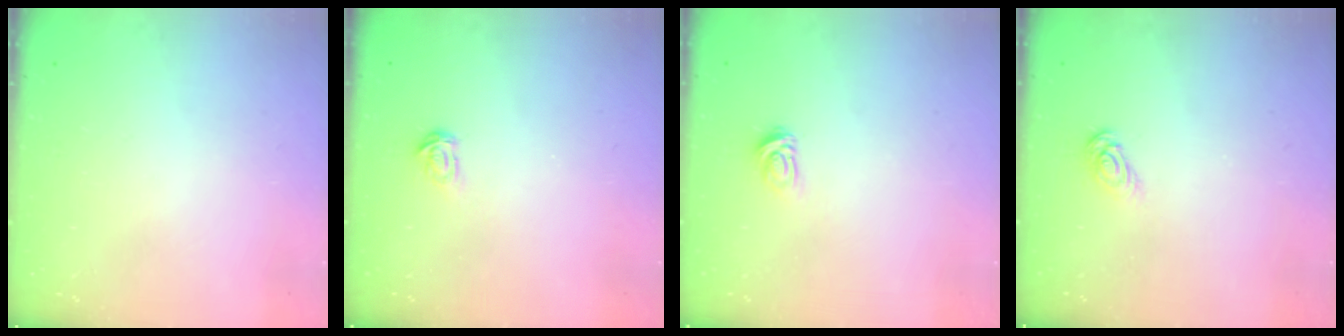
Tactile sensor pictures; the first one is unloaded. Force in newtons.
{"total": 1.6, "press": 1.6, "slide": 0.2}
{"total": 3.1, "press": 3.1, "slide": 0.4}
{"total": 4.7, "press": 4.6, "slide": 0.5}